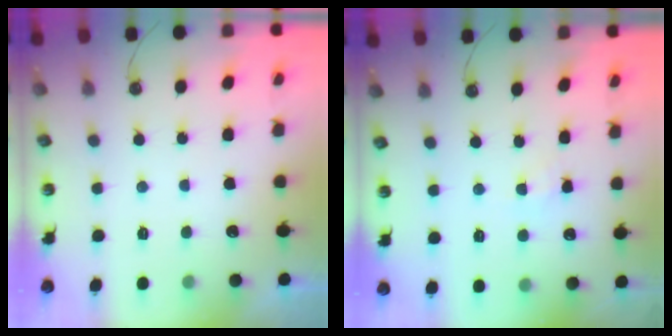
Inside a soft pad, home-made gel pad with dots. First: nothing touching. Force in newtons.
{"total": 5.4, "press": 5.4, "slide": 0.7}